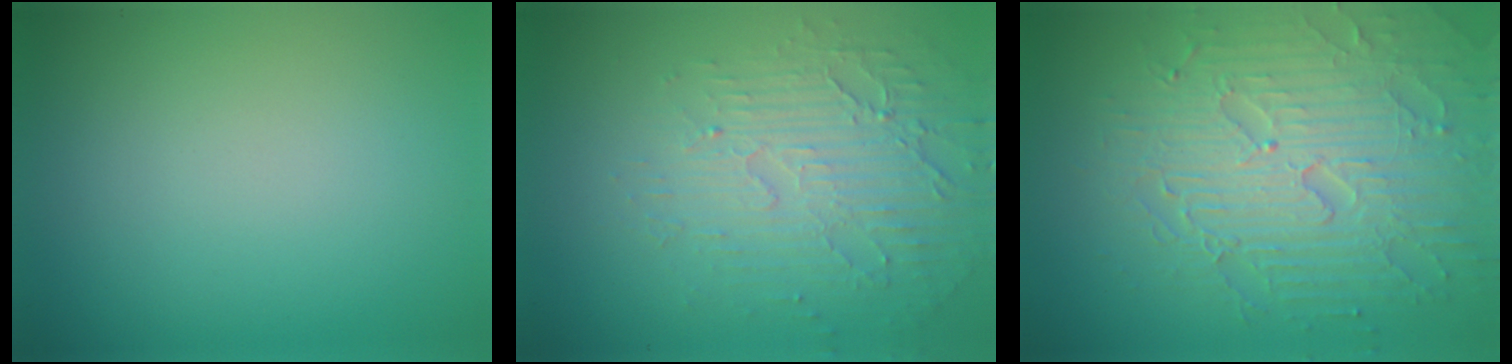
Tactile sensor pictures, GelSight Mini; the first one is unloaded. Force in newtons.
{"total": 5.6, "press": 3.3, "slide": 4.5}
{"total": 8.0, "press": 6.1, "slide": 5.2}